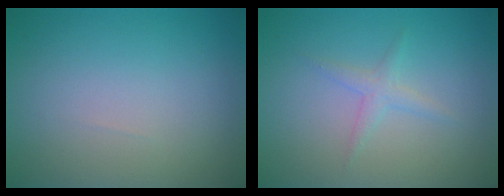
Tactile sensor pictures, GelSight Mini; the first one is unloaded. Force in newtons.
{"total": 1.3, "press": 1.3, "slide": 0.0}